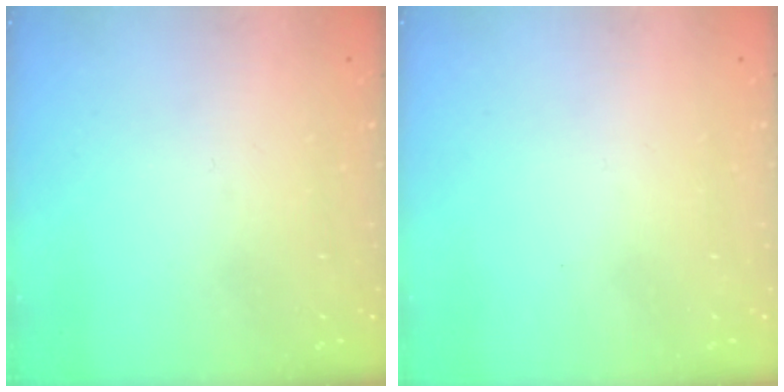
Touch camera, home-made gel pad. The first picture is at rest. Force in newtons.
{"total": 1.7, "press": 1.6, "slide": 0.1}